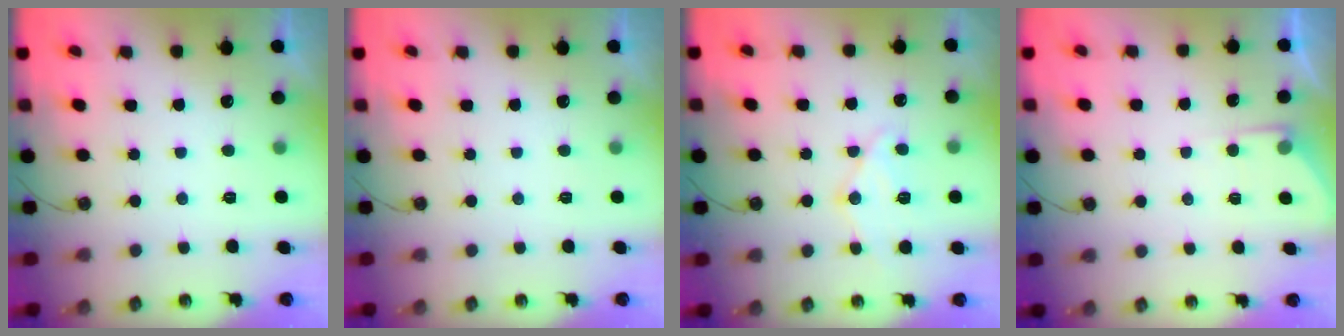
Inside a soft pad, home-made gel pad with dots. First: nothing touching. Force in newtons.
{"total": 0.0}
{"total": 12.4, "press": 12.3, "slide": 1.3}
{"total": 3.9, "press": 3.8, "slide": 0.6}